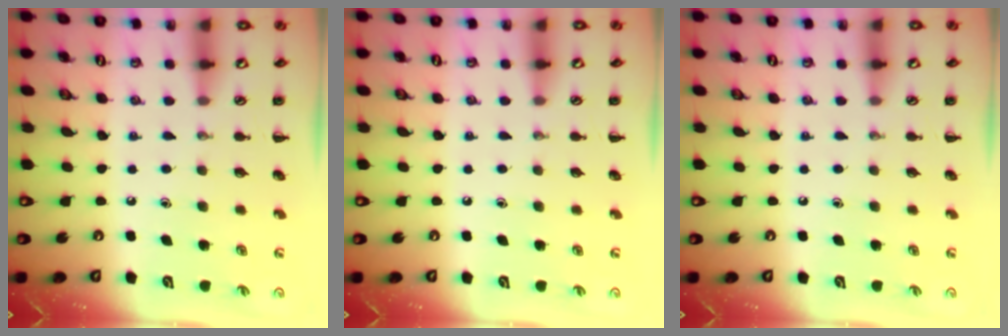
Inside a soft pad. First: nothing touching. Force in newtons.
{"total": 0.0}
{"total": 0.0}